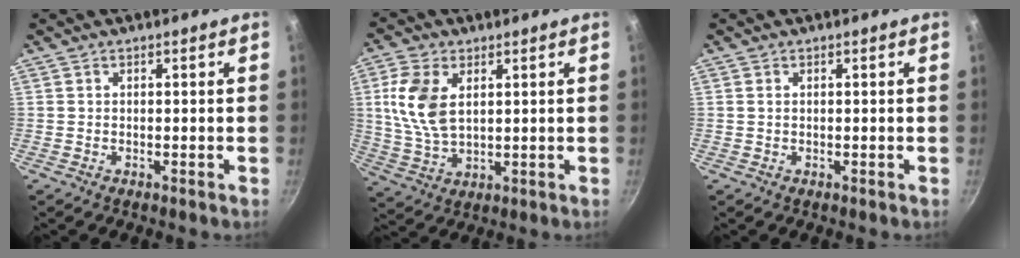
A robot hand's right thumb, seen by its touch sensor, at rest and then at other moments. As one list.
[{"total": 10.7, "force": [2.7, 6.3, 8.2], "torque": [-0.162, -0.012, 0.057]}, {"total": 0.7, "force": [0.2, 0.5, 0.5], "torque": [-0.009, 0.002, 0.002]}]